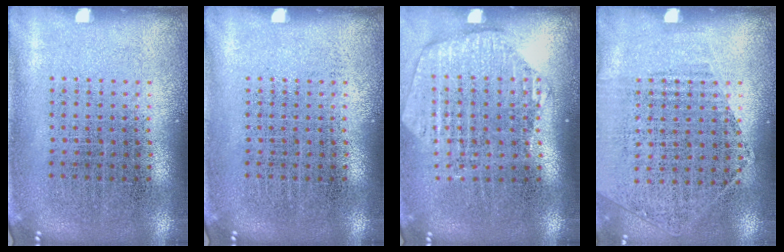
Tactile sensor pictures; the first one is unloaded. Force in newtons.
{"total": 0.0}
{"total": 1.7, "press": 1.6, "slide": 0.7}
{"total": 1.2, "press": 1.0, "slide": 0.7}